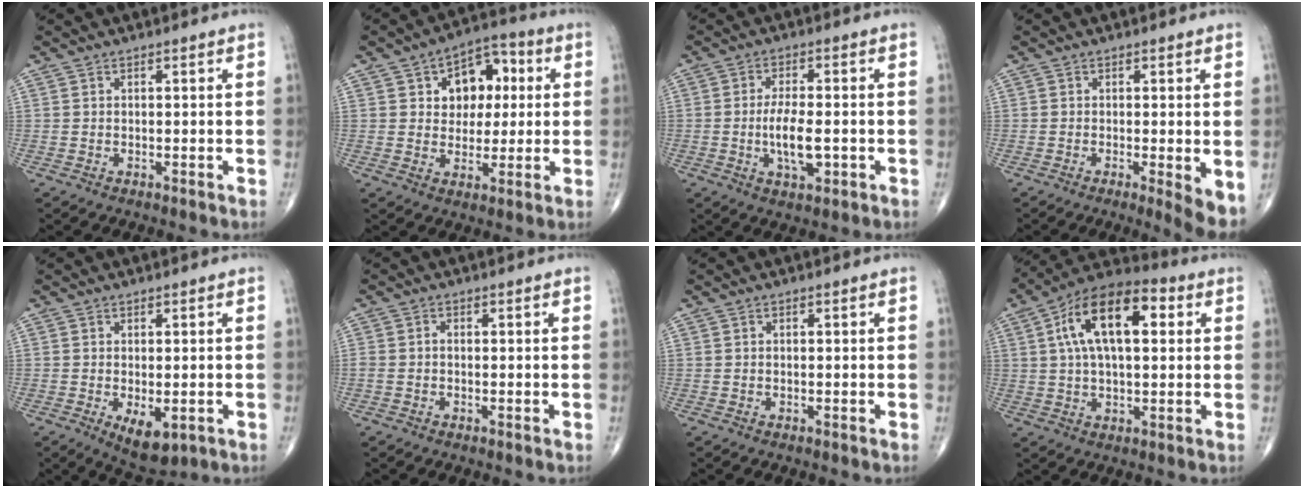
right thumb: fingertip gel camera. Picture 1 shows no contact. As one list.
[{"total": 11.2, "force": [2.7, 8.0, 7.4], "torque": [-0.059, 0.012, 0.036]}, {"total": 7.1, "force": [-1.3, 2.9, 6.4], "torque": [-0.118, -0.002, -0.022]}, {"total": 4.7, "force": [-0.9, 0.9, 4.5], "torque": [-0.069, -0.016, -0.017]}, {"total": 6.1, "force": [-1.8, 2.9, 5.0], "torque": [-0.072, -0.012, -0.016]}, {"total": 1.2, "force": [-0.2, 0.8, 0.8], "torque": [-0.015, 0.002, -0.007]}, {"total": 0.5, "force": [-0.4, 0.4, 0.0], "torque": [0.005, 0.002, -0.010]}, {"total": 16.5, "force": [4.2, 8.1, 13.8], "torque": [-0.226, 0.024, 0.062]}]